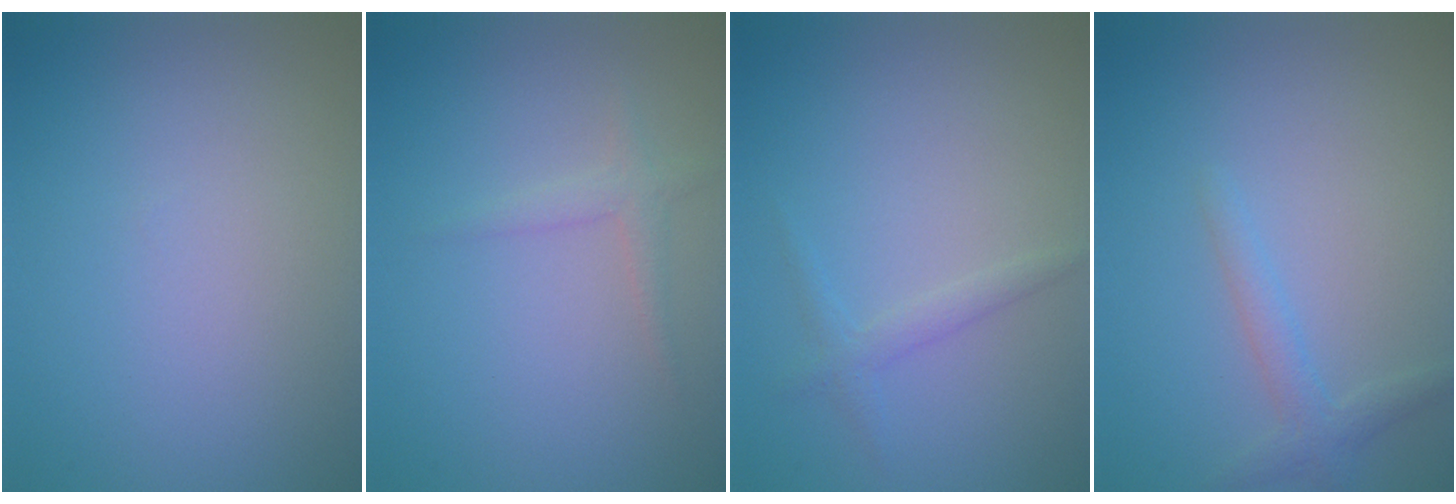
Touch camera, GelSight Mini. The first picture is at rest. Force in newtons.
{"total": 1.4, "press": 1.4, "slide": 0.0}
{"total": 1.3, "press": 1.3, "slide": 0.1}
{"total": 1.8, "press": 1.8, "slide": 0.1}